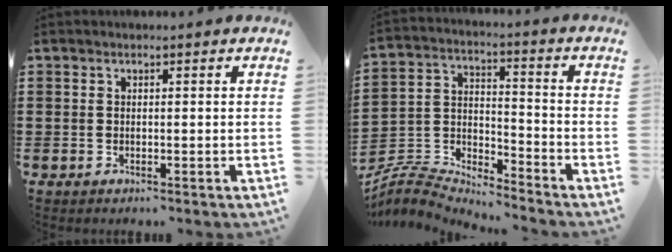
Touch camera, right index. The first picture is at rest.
{"total": 5.7, "force": [-5.6, 0.8, 0.6], "torque": [-0.038, -0.009, -0.122]}